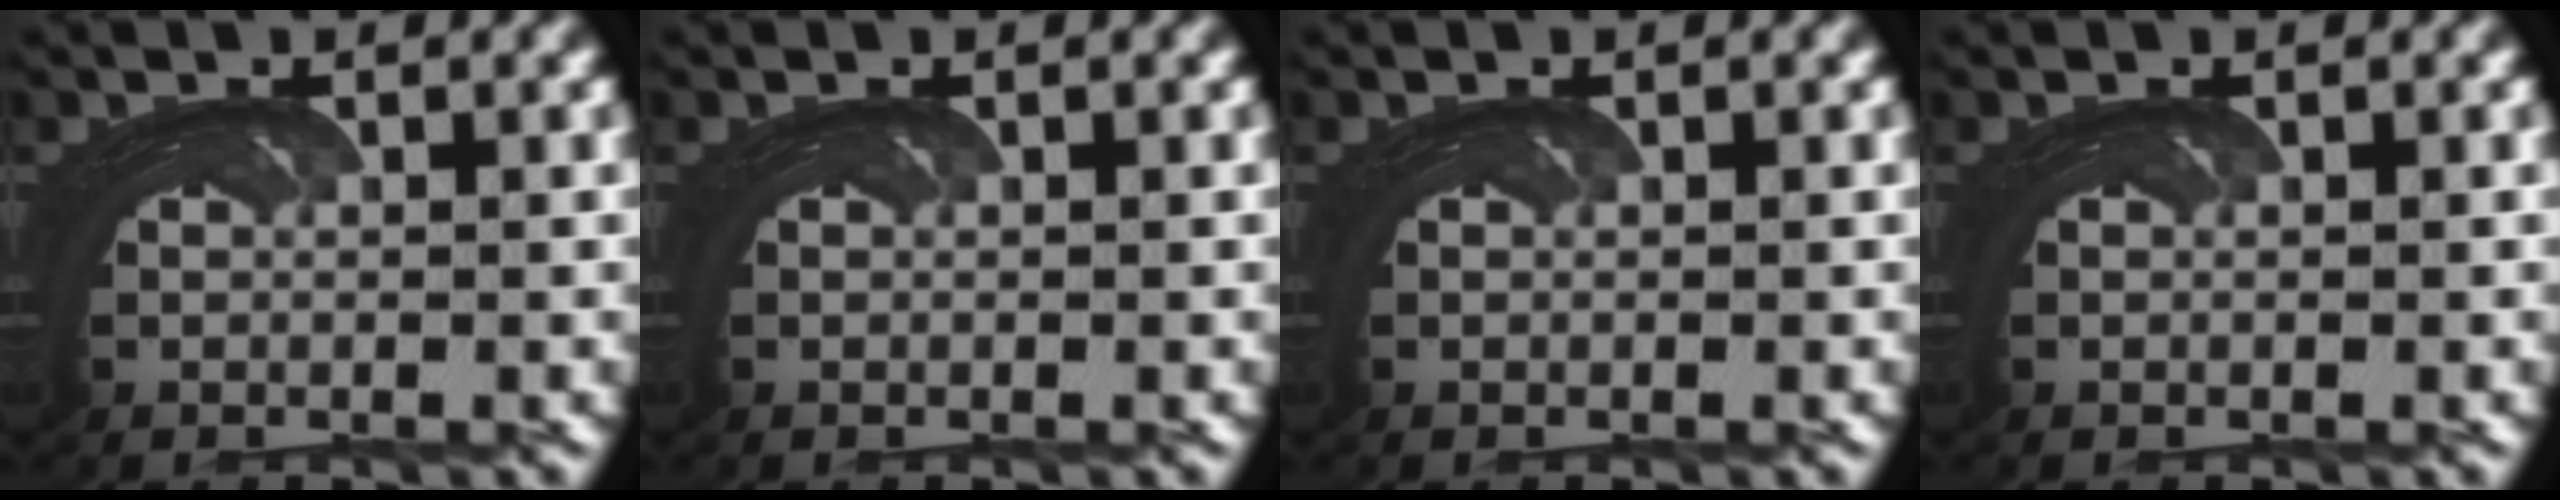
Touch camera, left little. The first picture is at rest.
{"total": 0.0}
{"total": 0.0}
{"total": 0.0}